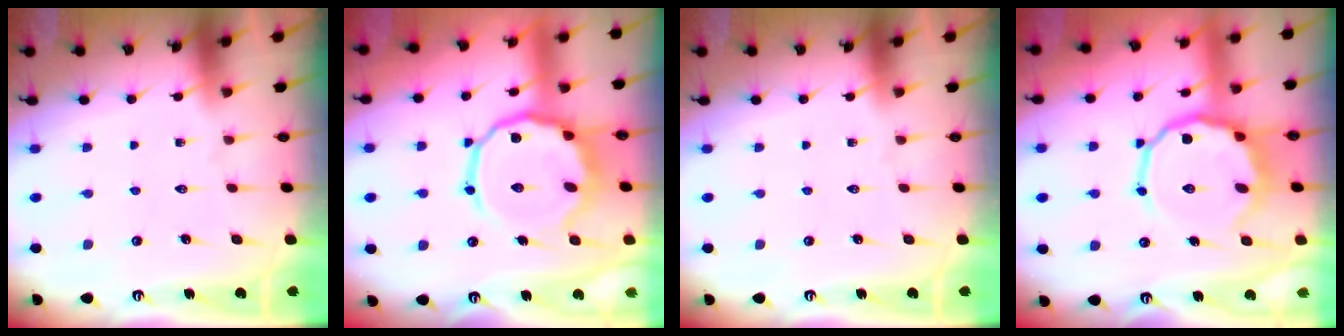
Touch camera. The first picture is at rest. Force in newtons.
{"total": 13.9, "press": 13.7, "slide": 2.4}
{"total": 0.0}
{"total": 11.3, "press": 10.9, "slide": 2.9}